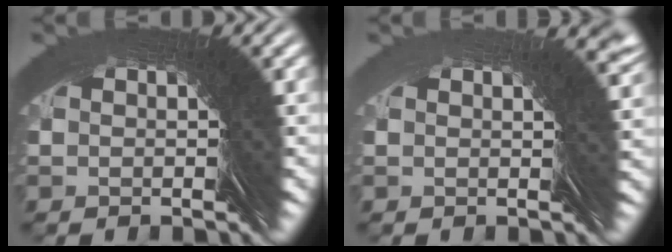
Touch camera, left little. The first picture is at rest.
{"total": 3.7, "force": [0.3, -3.3, -1.7], "torque": [0.052, 0.020, 0.006]}